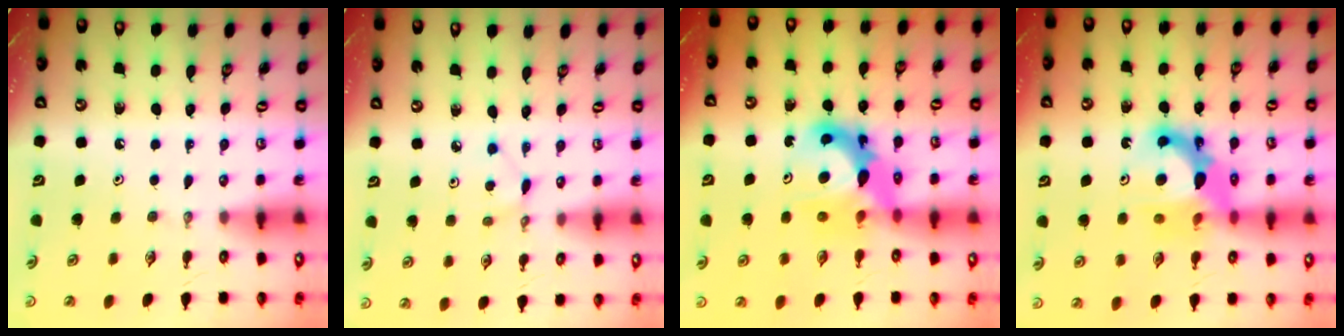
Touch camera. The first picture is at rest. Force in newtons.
{"total": 2.1, "press": 2.1, "slide": 0.3}
{"total": 11.2, "press": 11.1, "slide": 1.0}
{"total": 12.6, "press": 12.4, "slide": 2.4}